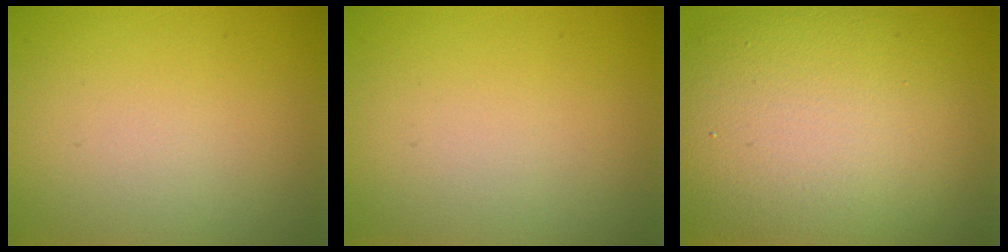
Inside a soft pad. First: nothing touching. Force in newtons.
{"total": 0.0}
{"total": 13.0, "press": 13.0, "slide": 0.9}